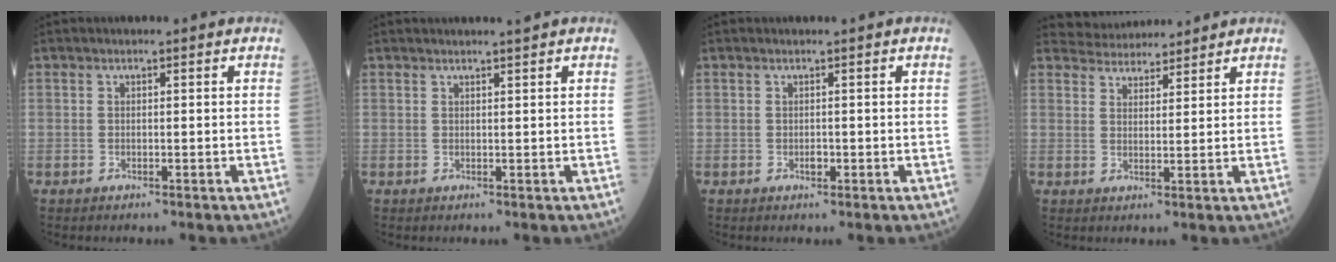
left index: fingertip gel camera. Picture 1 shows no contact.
{"total": 1.7, "force": [1.6, -0.3, 0.6], "torque": [-0.007, 0.004, 0.026]}
{"total": 0.7, "force": [-0.1, 0.5, 0.5], "torque": [-0.009, -0.002, -0.003]}
{"total": 5.9, "force": [5.7, 1.3, 0.3], "torque": [-0.009, 0.022, 0.091]}